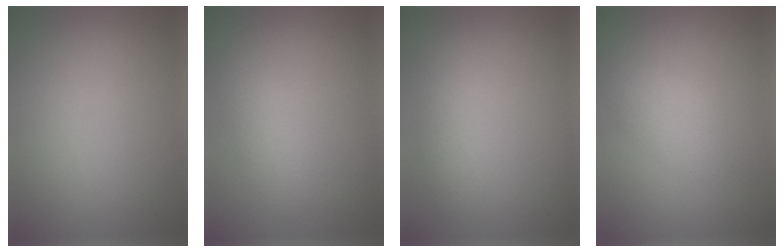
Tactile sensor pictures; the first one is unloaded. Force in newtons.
{"total": 1.9, "press": 1.9, "slide": 0.0}
{"total": 2.2, "press": 2.2, "slide": 0.1}
{"total": 2.2, "press": 2.2, "slide": 0.0}